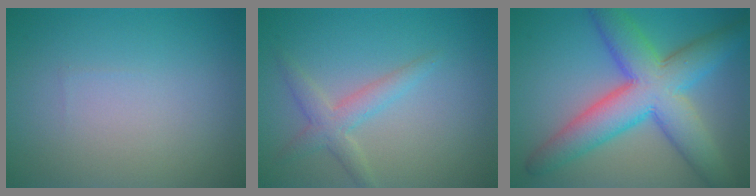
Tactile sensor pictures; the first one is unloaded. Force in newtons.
{"total": 2.5, "press": 2.5, "slide": 0.1}
{"total": 9.5, "press": 9.5, "slide": 0.2}